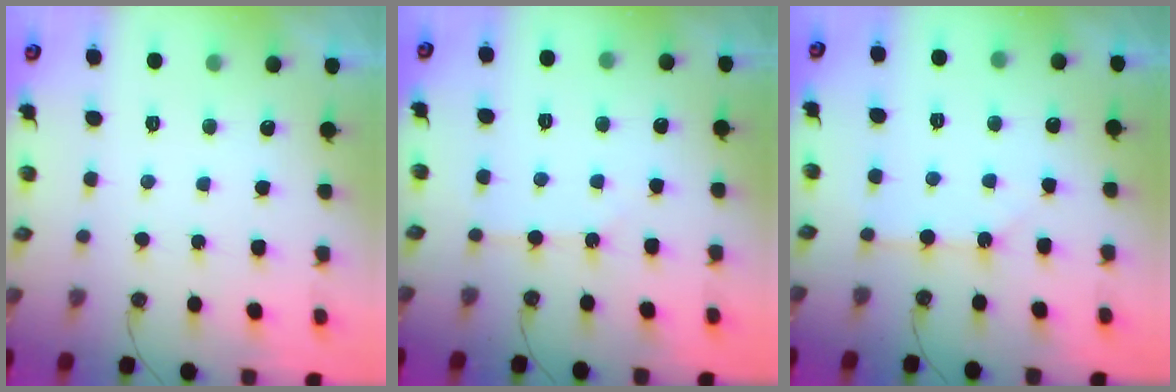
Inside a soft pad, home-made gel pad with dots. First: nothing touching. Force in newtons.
{"total": 4.8, "press": 4.8, "slide": 0.7}
{"total": 3.9, "press": 3.9, "slide": 0.3}